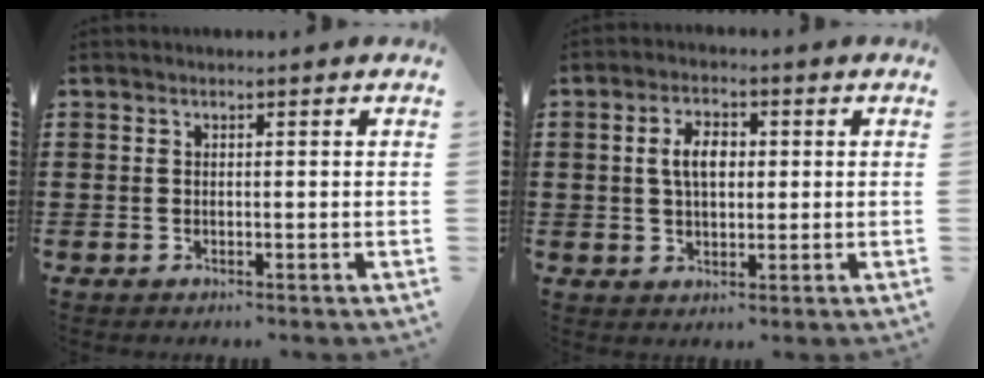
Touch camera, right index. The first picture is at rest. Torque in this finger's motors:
{"motor_torque": [0.17, -0.08, 0.23, 0.10]}